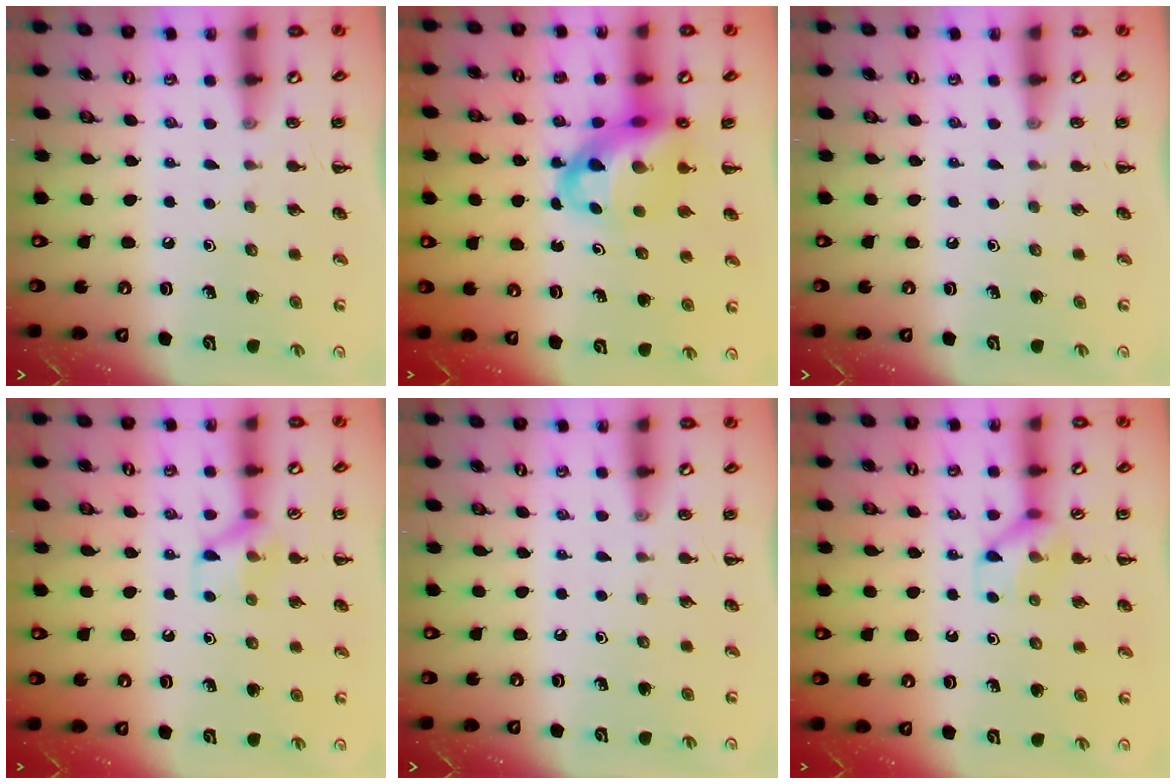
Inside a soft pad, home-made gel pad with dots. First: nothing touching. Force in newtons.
{"total": 11.9, "press": 11.5, "slide": 3.1}
{"total": 0.0}
{"total": 8.3, "press": 8.2, "slide": 1.2}
{"total": 0.0}
{"total": 8.9, "press": 8.9, "slide": 0.5}